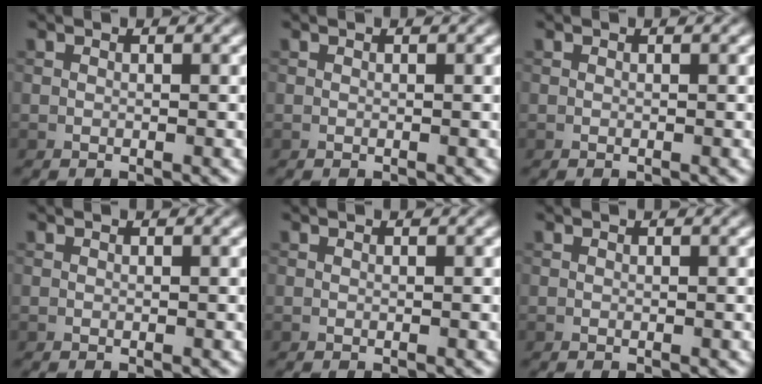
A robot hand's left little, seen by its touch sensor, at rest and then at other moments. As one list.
[{"total": 0.0}, {"total": 0.0}, {"total": 0.0}, {"total": 0.0}, {"total": 0.0}]